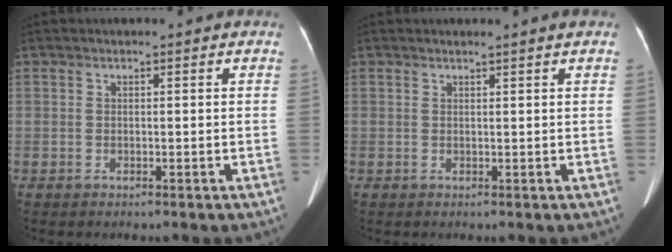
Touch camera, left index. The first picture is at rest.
{"total": 1.1, "force": [0.9, -0.3, 0.4], "torque": [-0.016, -0.002, 0.021]}